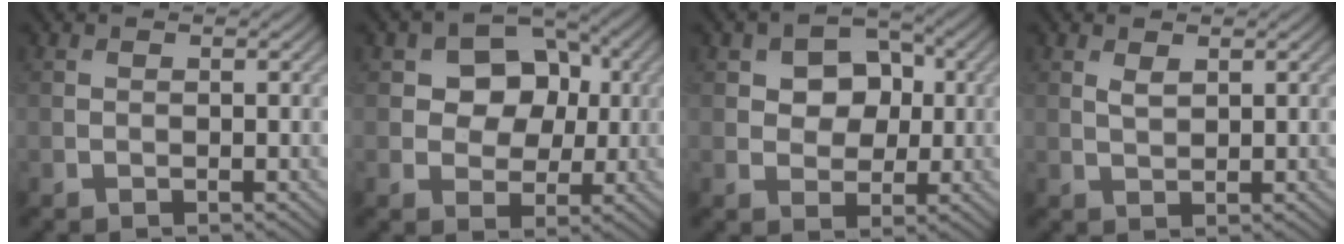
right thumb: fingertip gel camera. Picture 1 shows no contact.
{"total": 7.6, "force": [1.4, 6.0, 4.5], "torque": [-0.083, 0.006, 0.007]}
{"total": 5.8, "force": [1.1, 4.5, 3.6], "torque": [-0.060, 0.005, 0.003]}
{"total": 1.5, "force": [0.8, 0.6, 1.0], "torque": [-0.026, -0.004, 0.019]}